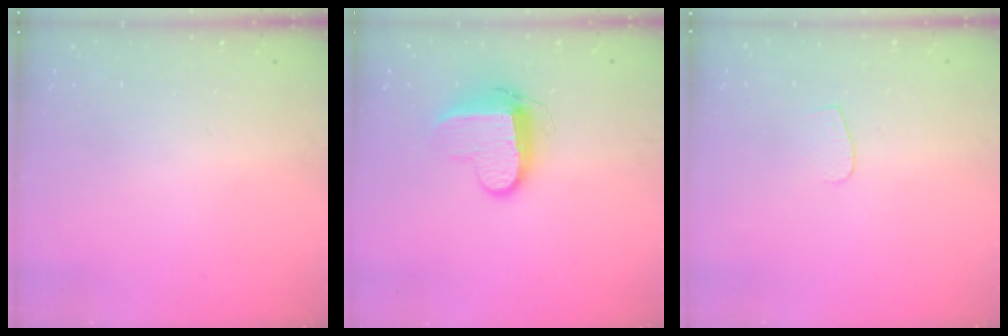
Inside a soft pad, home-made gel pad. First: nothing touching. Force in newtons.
{"total": 10.4, "press": 10.4, "slide": 0.5}
{"total": 3.7, "press": 3.7, "slide": 0.3}